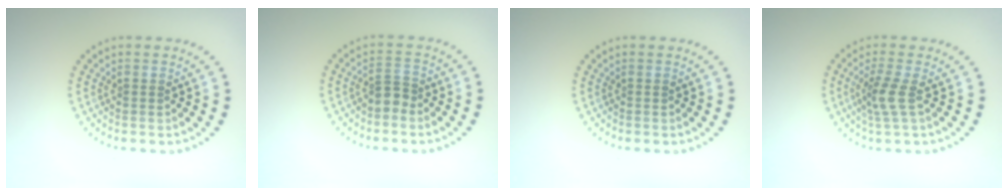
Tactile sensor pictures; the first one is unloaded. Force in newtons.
{"total": 1.8, "press": 1.5, "slide": 1.1}
{"total": 0.0}
{"total": 2.4, "press": 1.8, "slide": 1.6}